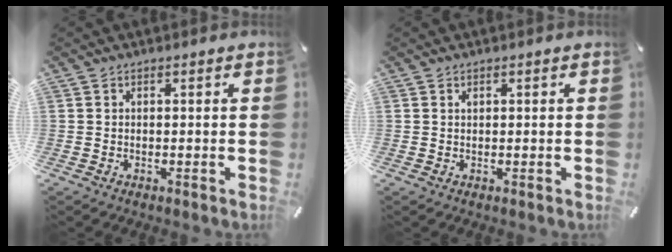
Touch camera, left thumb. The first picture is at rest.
{"total": 0.6, "force": [0.2, 0.5, 0.2], "torque": [-0.004, 0.001, 0.004]}